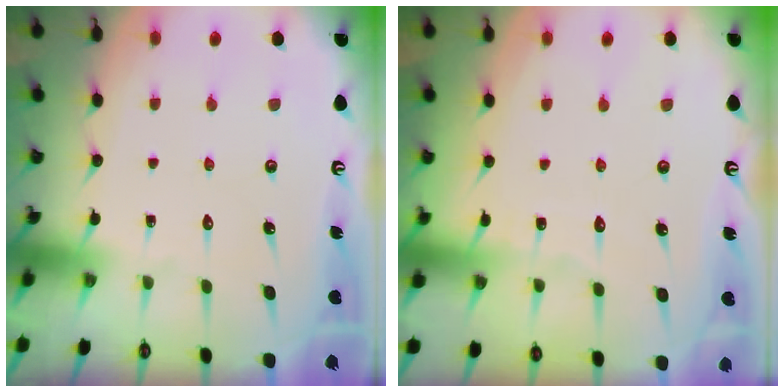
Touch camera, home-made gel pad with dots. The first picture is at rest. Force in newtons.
{"total": 3.4, "press": 3.4, "slide": 0.3}